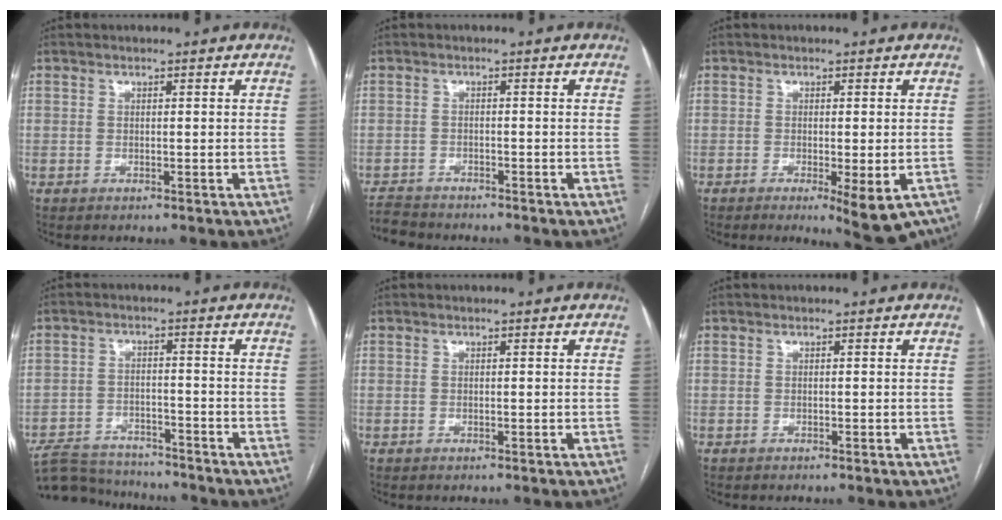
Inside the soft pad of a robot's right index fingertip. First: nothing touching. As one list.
[{"total": 3.1, "force": [-3.1, 0.4, -0.3], "torque": [0.005, -0.014, -0.056]}, {"total": 5.9, "force": [-2.9, 1.1, 5.0], "torque": [-0.052, -0.014, -0.038]}, {"total": 10.2, "force": [-9.7, 2.6, 1.9], "torque": [-0.032, 0.006, -0.156]}, {"total": 0.0}, {"total": 0.0}]